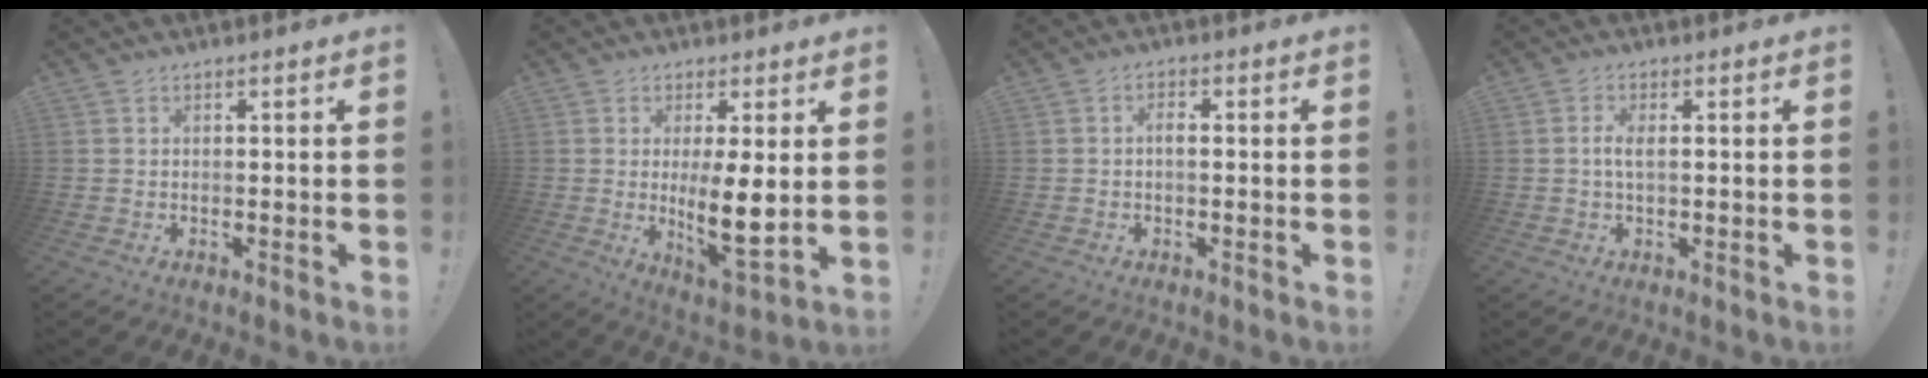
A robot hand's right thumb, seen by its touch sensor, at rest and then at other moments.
{"total": 11.1, "force": [0.4, 3.5, 10.5], "torque": [-0.165, -0.020, 0.007]}
{"total": 2.0, "force": [-0.5, 0.7, 1.8], "torque": [-0.039, 0.006, -0.010]}
{"total": 3.3, "force": [0.1, 0.9, 3.2], "torque": [-0.063, 0.000, -0.002]}